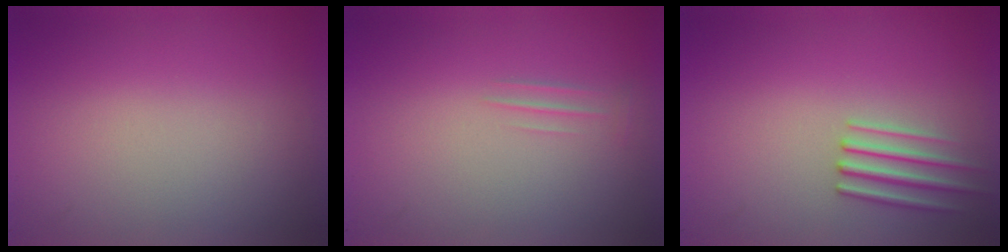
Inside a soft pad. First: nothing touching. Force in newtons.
{"total": 2.0}
{"total": 2.4}